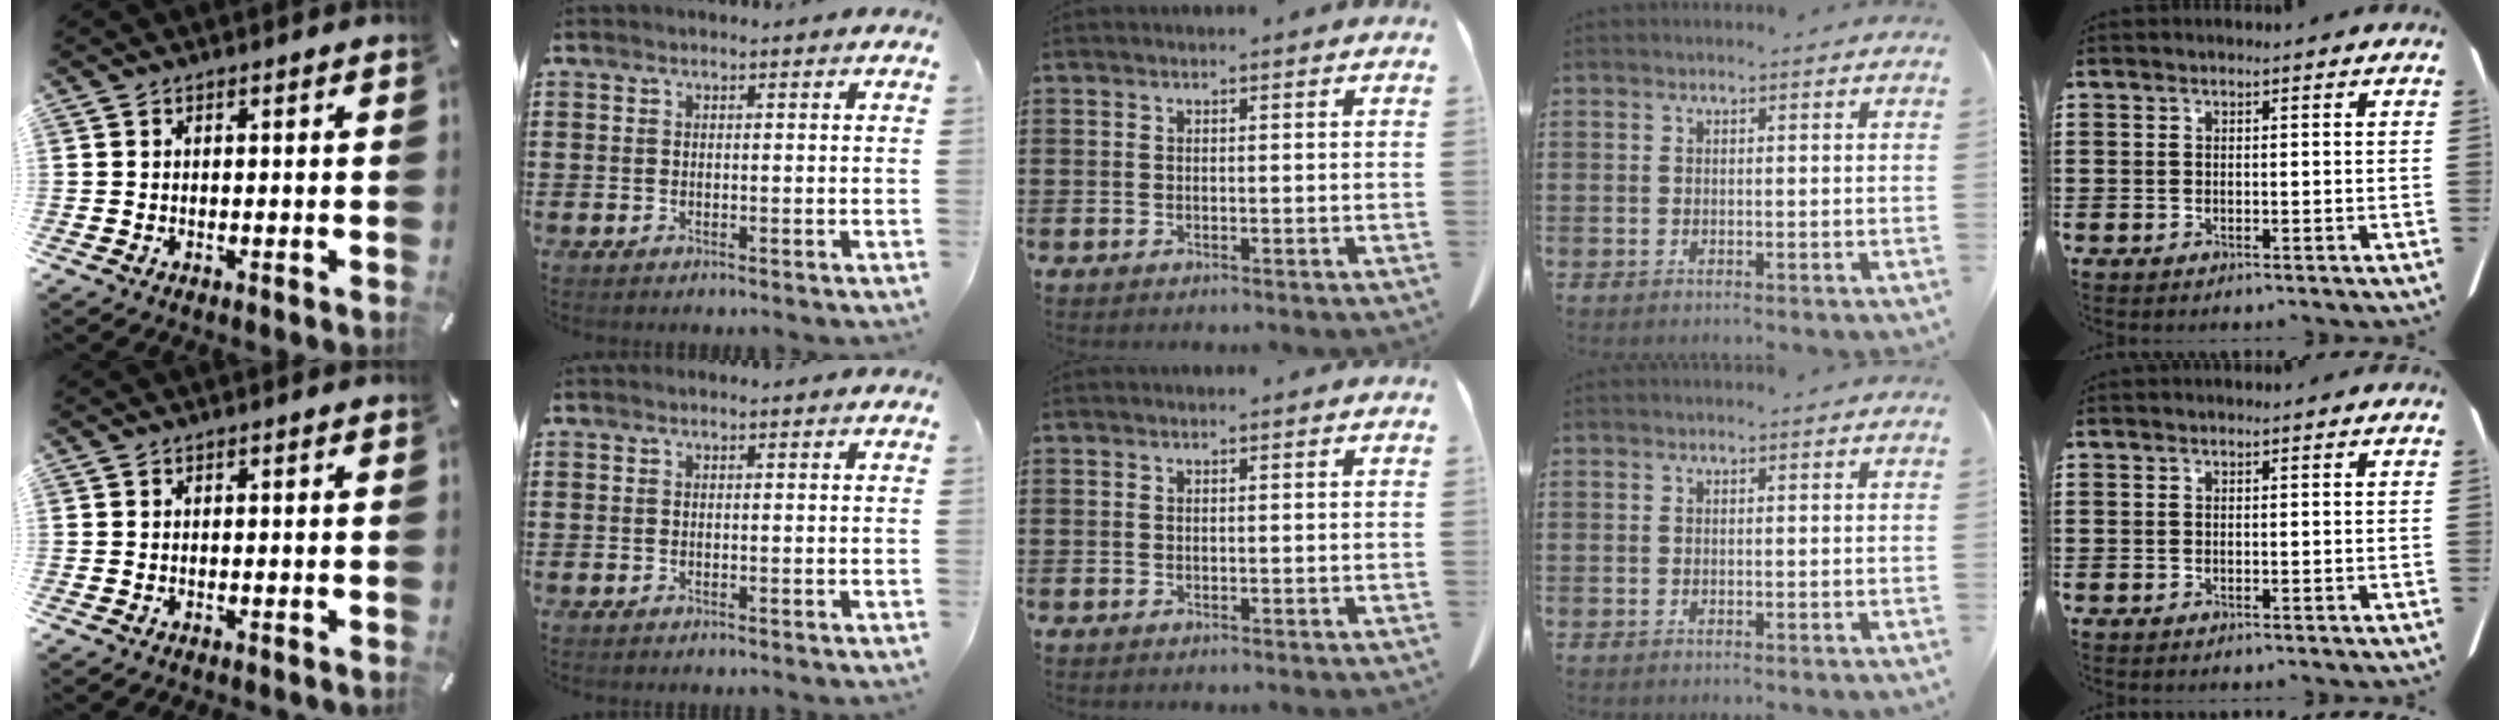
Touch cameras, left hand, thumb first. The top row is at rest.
{}